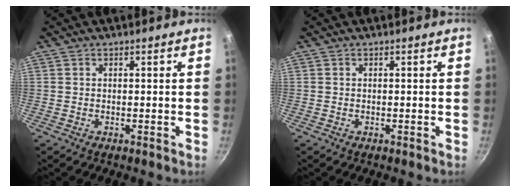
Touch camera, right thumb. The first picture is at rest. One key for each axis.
{"total": 0.0}